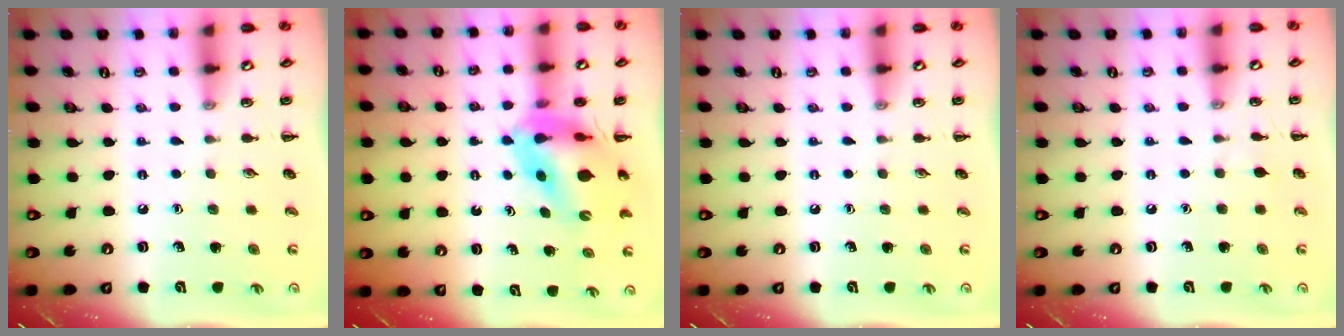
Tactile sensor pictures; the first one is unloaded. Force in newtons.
{"total": 11.1, "press": 10.6, "slide": 3.4}
{"total": 0.0}
{"total": 3.2, "press": 3.0, "slide": 1.2}